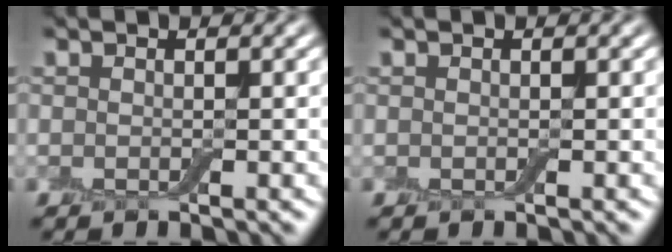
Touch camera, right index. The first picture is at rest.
{"total": 0.0}